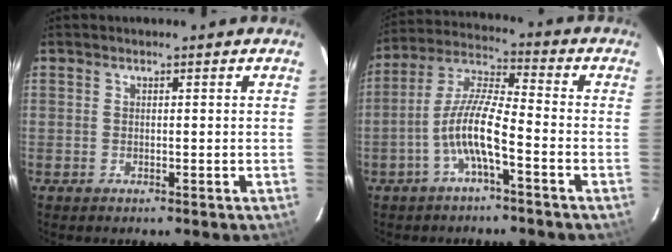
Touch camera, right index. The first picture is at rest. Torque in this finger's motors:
{"motor_torque": [1.38, -0.76, 0.92, 0.21]}